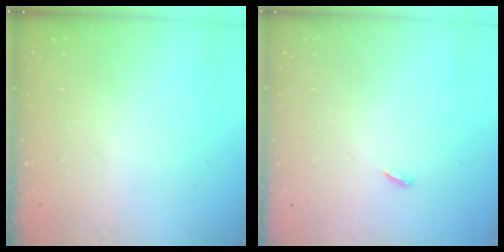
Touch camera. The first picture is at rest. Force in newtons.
{"total": 2.5, "press": 2.5, "slide": 0.2}